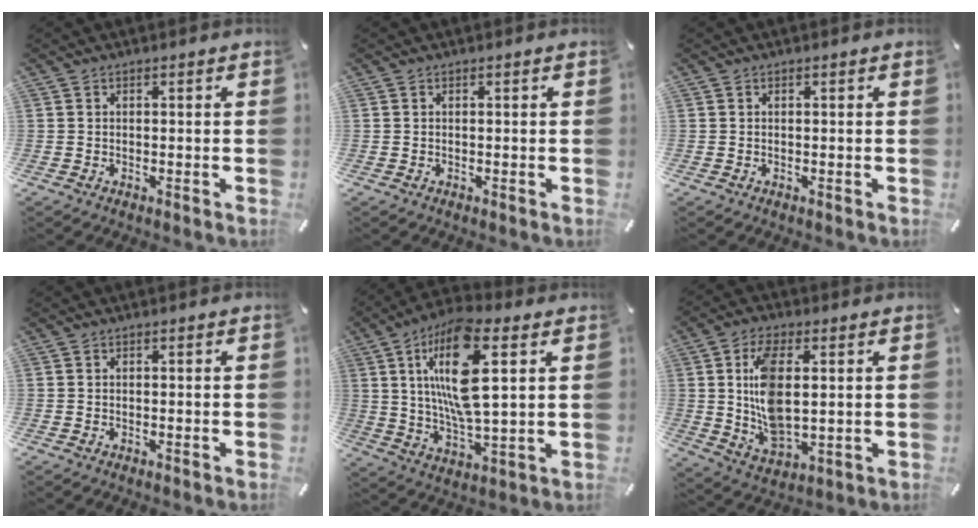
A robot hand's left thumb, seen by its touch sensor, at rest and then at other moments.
{"total": 0.0}
{"total": 0.0}
{"total": 0.0}
{"total": 18.6, "force": [5.9, 6.3, 16.5], "torque": [-0.335, -0.009, 0.089]}
{"total": 12.6, "force": [2.1, 6.6, 10.5], "torque": [-0.214, -0.014, 0.033]}